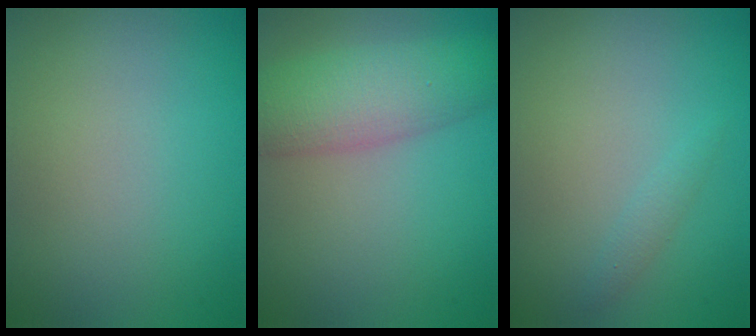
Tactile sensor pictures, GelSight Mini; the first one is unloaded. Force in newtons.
{"total": 6.3, "press": 6.3, "slide": 0.2}
{"total": 0.8, "press": 0.8, "slide": 0.1}